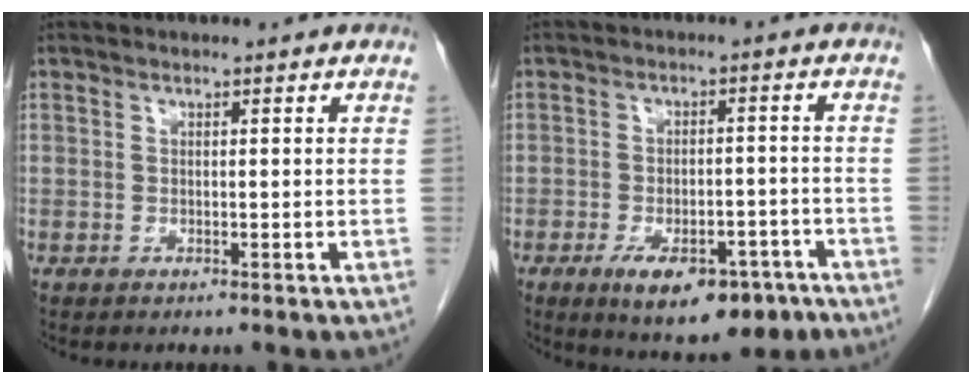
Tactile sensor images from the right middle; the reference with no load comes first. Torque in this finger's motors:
{"motor_torque": [1.42, -0.72, 0.43, 0.10]}